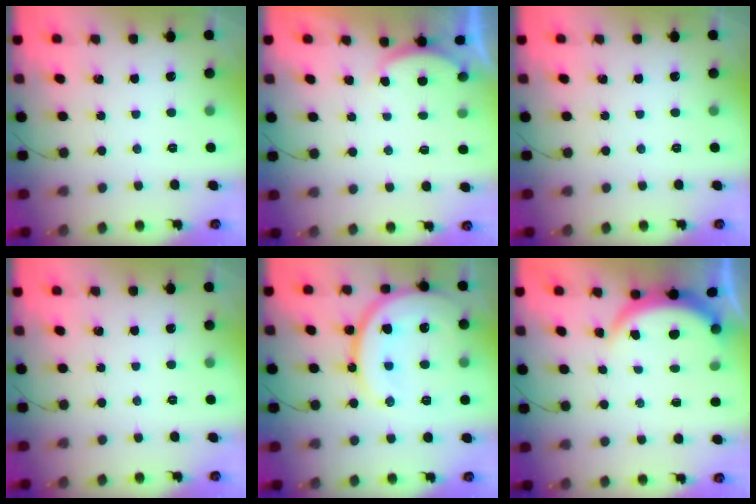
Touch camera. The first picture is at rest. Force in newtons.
{"total": 1.7, "press": 1.6, "slide": 0.6}
{"total": 0.0}
{"total": 0.0}
{"total": 18.3, "press": 18.3, "slide": 1.5}
{"total": 3.9, "press": 3.9, "slide": 0.3}